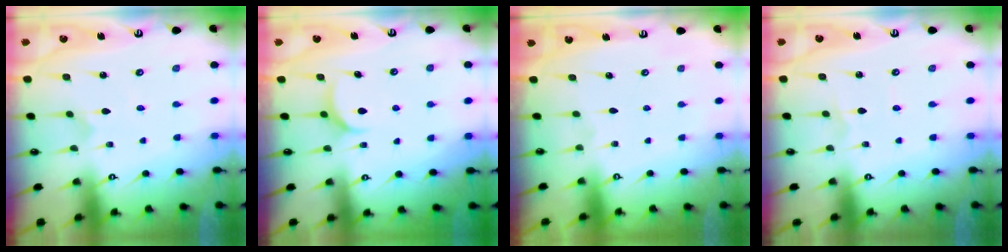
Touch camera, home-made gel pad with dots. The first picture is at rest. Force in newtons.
{"total": 4.9, "press": 4.9, "slide": 0.7}
{"total": 0.0}
{"total": 1.1, "press": 1.1, "slide": 0.0}